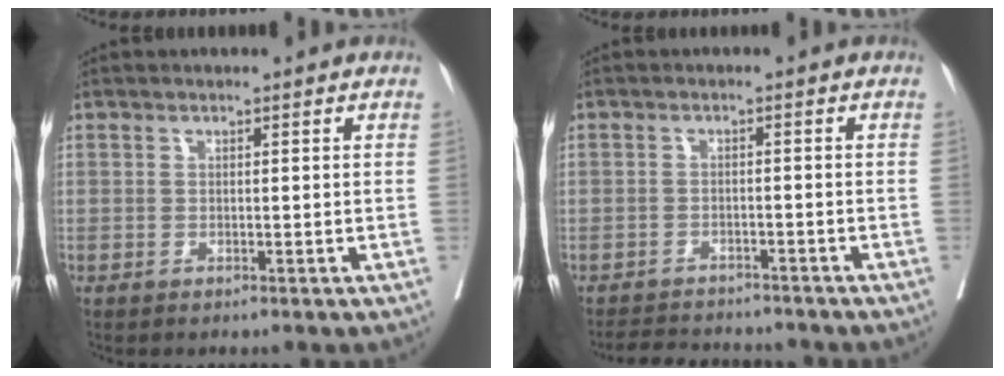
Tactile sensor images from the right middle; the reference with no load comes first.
{"total": 7.0, "force": [-6.6, 1.8, 1.3], "torque": [-0.015, -0.001, -0.094]}